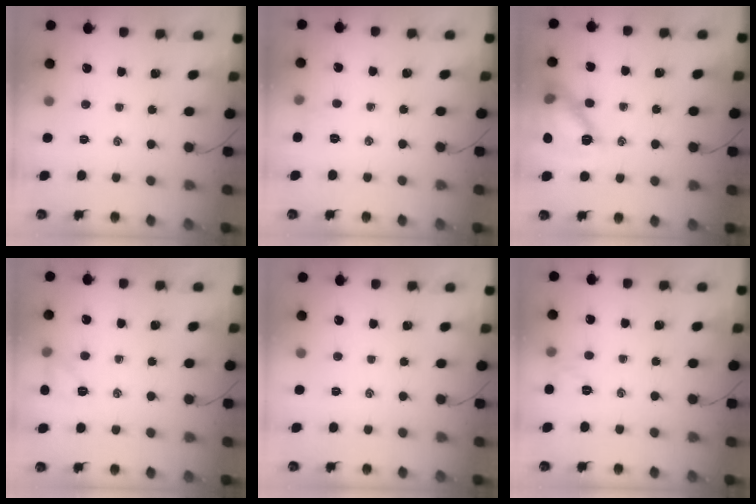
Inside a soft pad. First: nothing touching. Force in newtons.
{"total": 3.0, "press": 2.9, "slide": 0.8}
{"total": 12.8, "press": 12.8, "slide": 0.5}
{"total": 7.4, "press": 7.2, "slide": 1.3}
{"total": 0.0}
{"total": 5.9, "press": 5.8, "slide": 1.2}